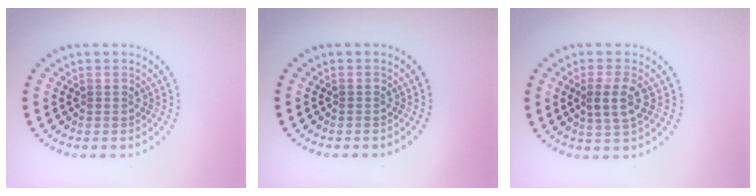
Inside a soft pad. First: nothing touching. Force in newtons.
{"total": 0.0}
{"total": 2.9, "press": 2.8, "slide": 0.8}